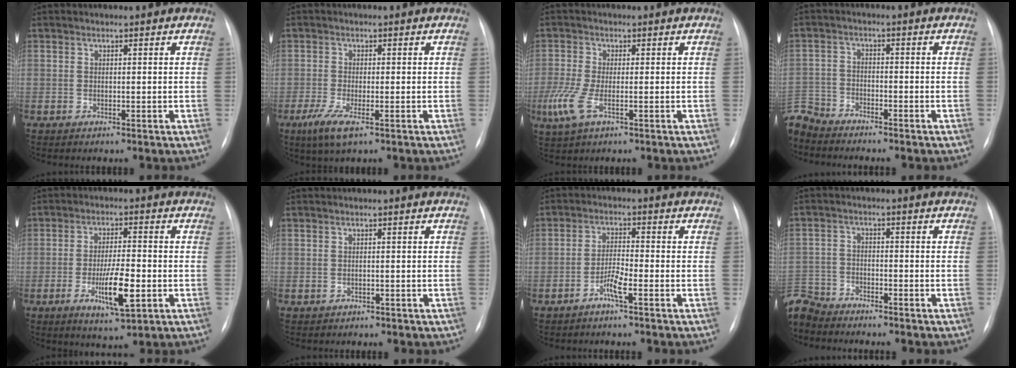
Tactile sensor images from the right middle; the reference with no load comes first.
{"total": 4.5, "force": [-2.4, 1.0, 3.7], "torque": [-0.086, -0.014, -0.042]}
{"total": 4.9, "force": [-1.7, 1.6, 4.3], "torque": [-0.112, -0.012, -0.035]}
{"total": 7.5, "force": [-7.1, 2.3, 0.9], "torque": [-0.020, -0.005, -0.130]}
{"total": 7.9, "force": [-2.4, 1.5, 7.3], "torque": [-0.134, -0.011, -0.038]}
{"total": 1.1, "force": [-0.7, 0.8, 0.4], "torque": [-0.013, 0.005, 0.001]}
{"total": 3.1, "force": [-1.9, 0.0, 2.5], "torque": [-0.054, 0.003, -0.039]}
{"total": 8.7, "force": [-8.0, 3.2, 1.0], "torque": [-0.031, 0.001, -0.145]}